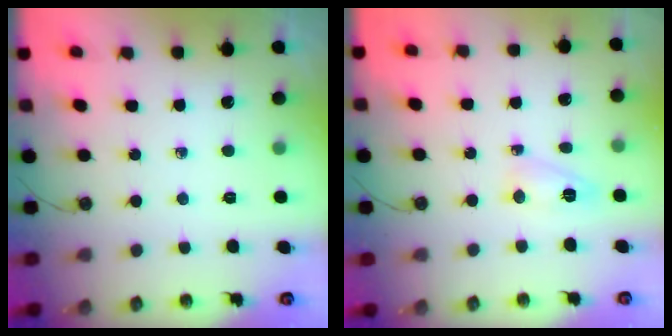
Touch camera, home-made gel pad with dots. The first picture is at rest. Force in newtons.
{"total": 4.5, "press": 4.5, "slide": 0.6}